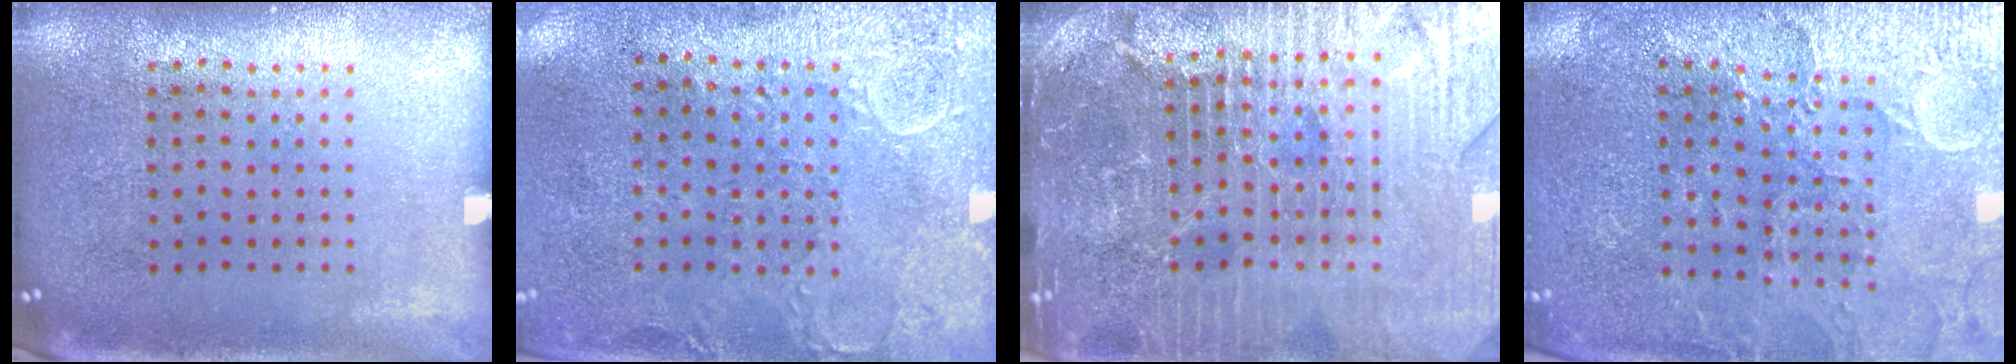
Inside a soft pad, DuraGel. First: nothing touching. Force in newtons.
{"total": 2.9, "press": 2.3, "slide": 1.8}
{"total": 5.4, "press": 4.9, "slide": 2.3}
{"total": 3.3, "press": 3.2, "slide": 0.7}